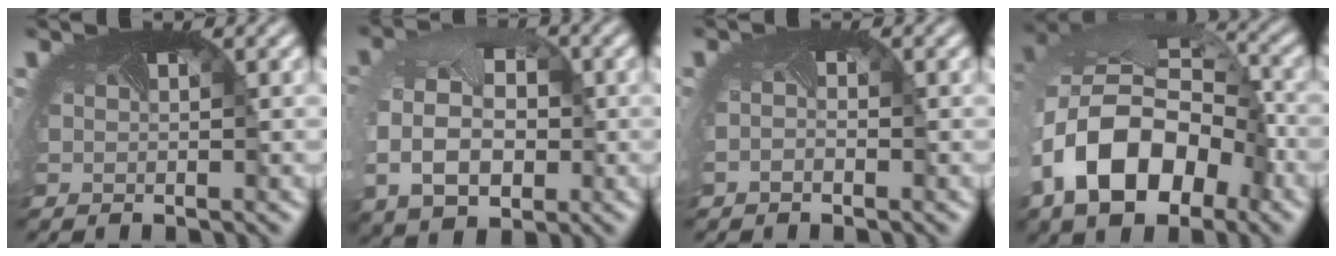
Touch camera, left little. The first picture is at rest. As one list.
[{"total": 8.3, "force": [-0.4, 6.2, 5.6], "torque": [-0.128, -0.018, 0.004]}, {"total": 0.7, "force": [-0.7, 0.2, 0.2], "torque": [-0.020, -0.008, -0.012]}, {"total": 14.6, "force": [-4.6, 9.7, 9.9], "torque": [-0.207, -0.031, -0.065]}]